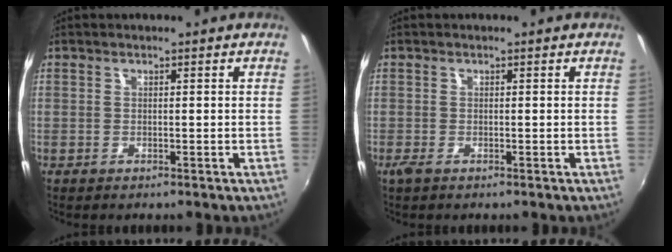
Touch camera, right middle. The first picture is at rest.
{"total": 1.2, "force": [-0.6, 0.2, 1.0], "torque": [-0.020, -0.005, -0.013]}